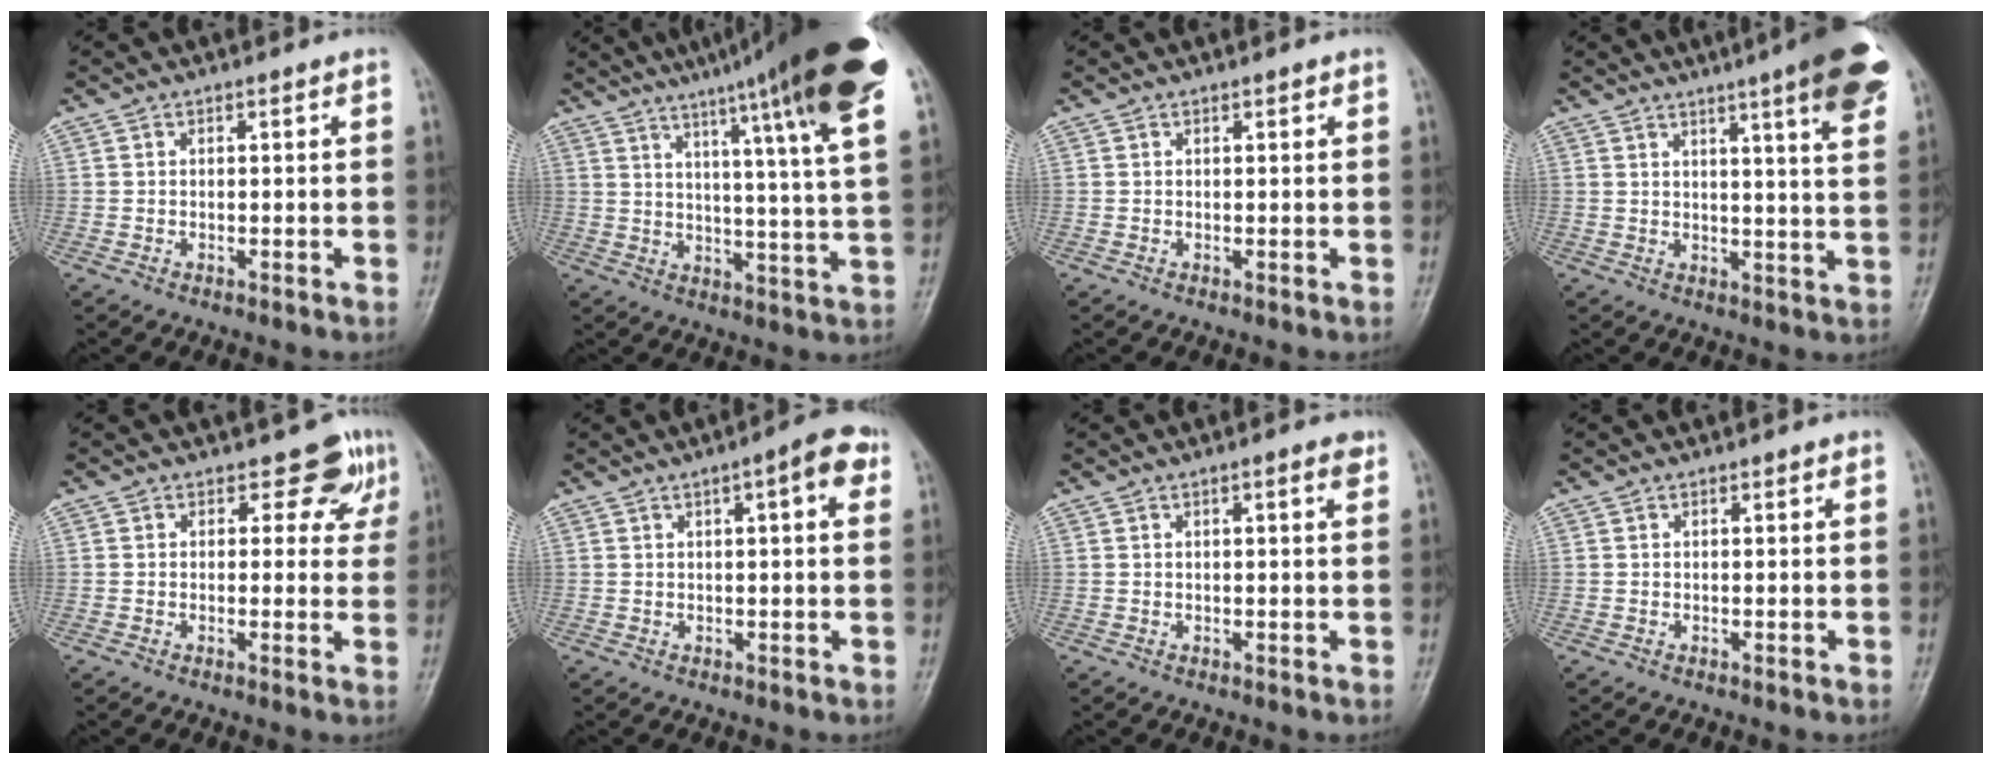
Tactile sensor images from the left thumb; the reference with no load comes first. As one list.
[{"total": 23.0, "force": [14.8, 1.1, 17.5], "torque": [-0.247, -0.053, 0.197]}, {"total": 0.5, "force": [0.3, 0.2, 0.4], "torque": [-0.005, -0.001, 0.004]}, {"total": 13.5, "force": [8.0, 1.5, 10.7], "torque": [-0.126, -0.030, 0.095]}, {"total": 4.7, "force": [3.2, 3.2, 1.5], "torque": [0.015, -0.018, 0.026]}, {"total": 6.6, "force": [2.7, 1.7, 5.8], "torque": [-0.068, 0.006, 0.030]}, {"total": 2.1, "force": [1.2, 0.4, 1.7], "torque": [-0.021, -0.002, 0.013]}, {"total": 0.5, "force": [0.4, 0.2, 0.2], "torque": [-0.004, -0.002, 0.005]}]